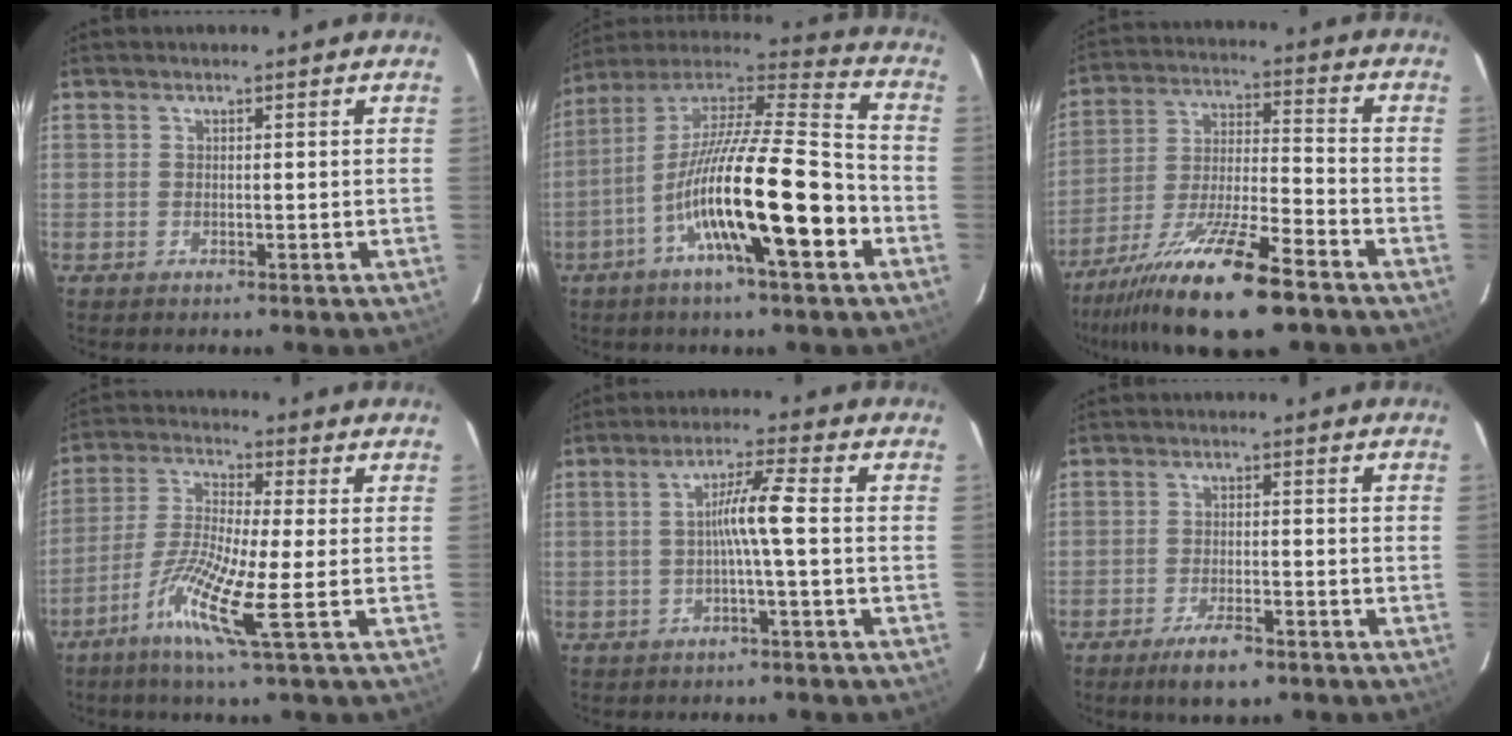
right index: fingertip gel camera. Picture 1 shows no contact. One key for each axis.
{"total": 20.1, "fx": -6.9, "fy": 2.0, "fz": 18.8, "tx": -0.341, "ty": -0.004, "tz": -0.122}
{"total": 16.8, "fx": -11.5, "fy": 1.6, "fz": 12.1, "tx": -0.224, "ty": -0.034, "tz": -0.207}
{"total": 10.9, "fx": -4.2, "fy": -0.5, "fz": 10.1, "tx": -0.201, "ty": -0.021, "tz": -0.089}
{"total": 5.5, "fx": -0.3, "fy": -0.8, "fz": 5.4, "tx": -0.096, "ty": 0.011, "tz": -0.005}
{"total": 5.0, "fx": -3.4, "fy": 1.5, "fz": 3.4, "tx": -0.064, "ty": -0.004, "tz": -0.053}